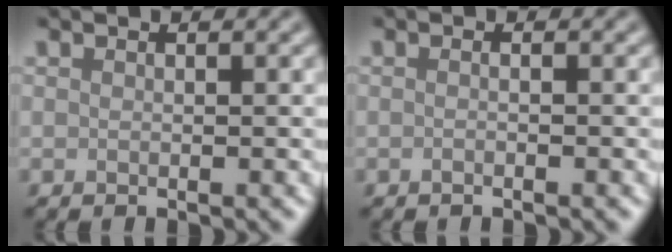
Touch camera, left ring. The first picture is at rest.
{"total": 0.8, "force": [-0.1, 0.3, 0.7], "torque": [-0.010, -0.007, -0.008]}